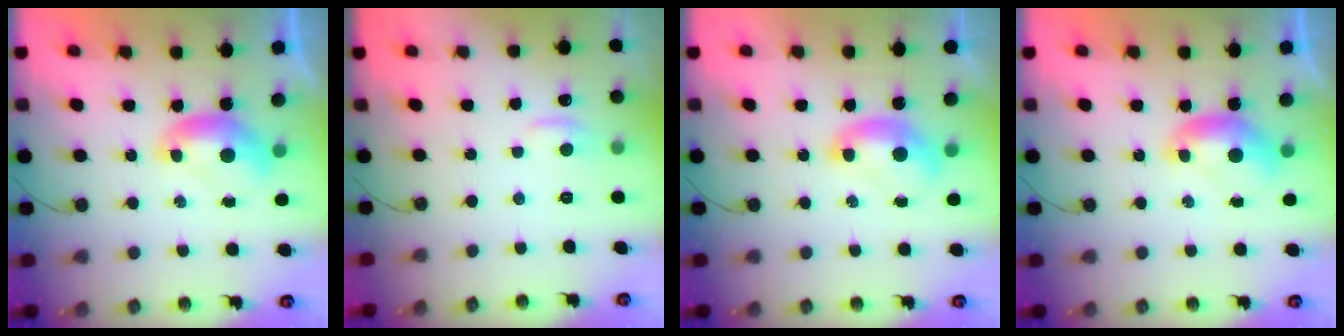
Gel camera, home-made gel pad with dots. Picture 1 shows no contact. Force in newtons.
{"total": 0.8, "press": 0.2, "slide": 0.8}
{"total": 1.2, "press": 1.2, "slide": 0.3}
{"total": 0.0}